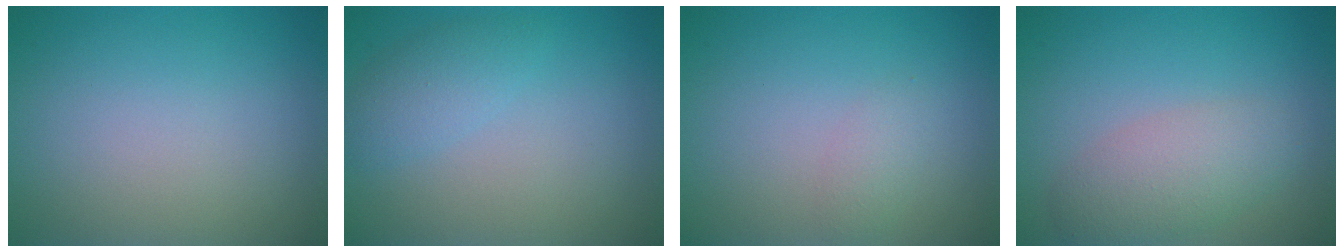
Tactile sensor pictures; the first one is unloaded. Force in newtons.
{"total": 2.2, "press": 2.2, "slide": 0.2}
{"total": 1.1, "press": 1.1, "slide": 0.1}
{"total": 3.5, "press": 3.5, "slide": 0.2}